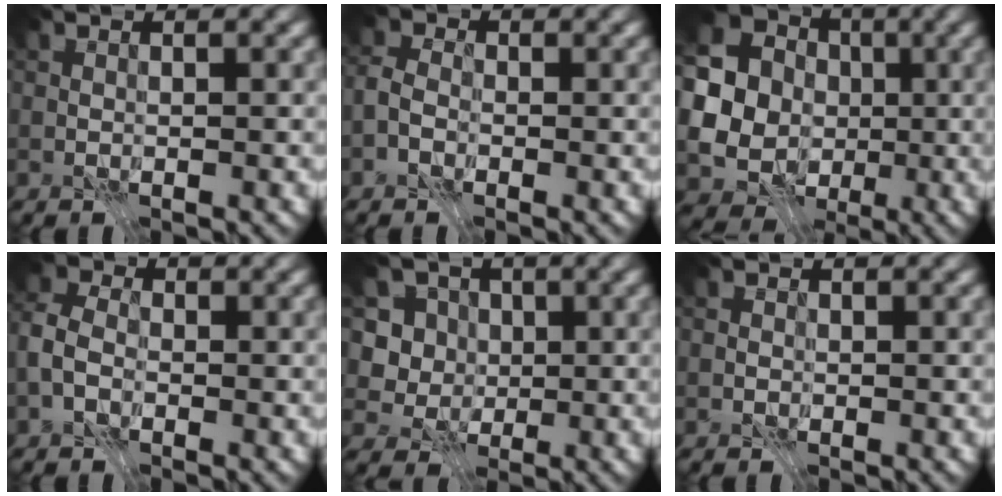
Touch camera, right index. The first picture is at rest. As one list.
[{"total": 2.5, "force": [-1.2, 1.7, 1.3], "torque": [-0.020, 0.002, -0.031]}, {"total": 16.3, "force": [0.2, 15.5, 5.0], "torque": [-0.143, 0.008, -0.030]}, {"total": 4.0, "force": [-1.4, 2.8, 2.4], "torque": [-0.056, 0.004, -0.036]}, {"total": 5.6, "force": [1.1, 4.9, 2.3], "torque": [-0.045, 0.007, 0.008]}, {"total": 0.8, "force": [-0.2, 0.8, 0.1], "torque": [0.002, -0.002, -0.008]}]